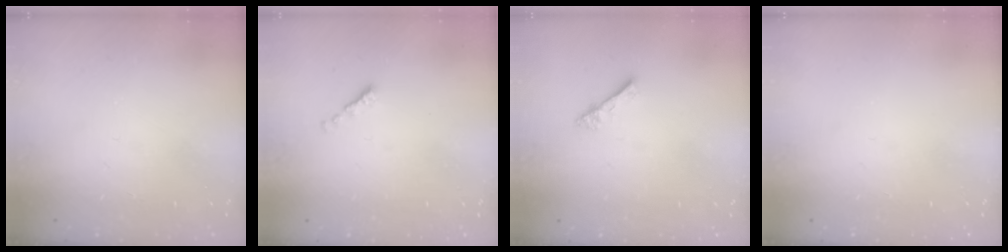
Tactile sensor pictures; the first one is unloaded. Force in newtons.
{"total": 0.0}
{"total": 1.8, "press": 1.8, "slide": 0.1}
{"total": 0.0}